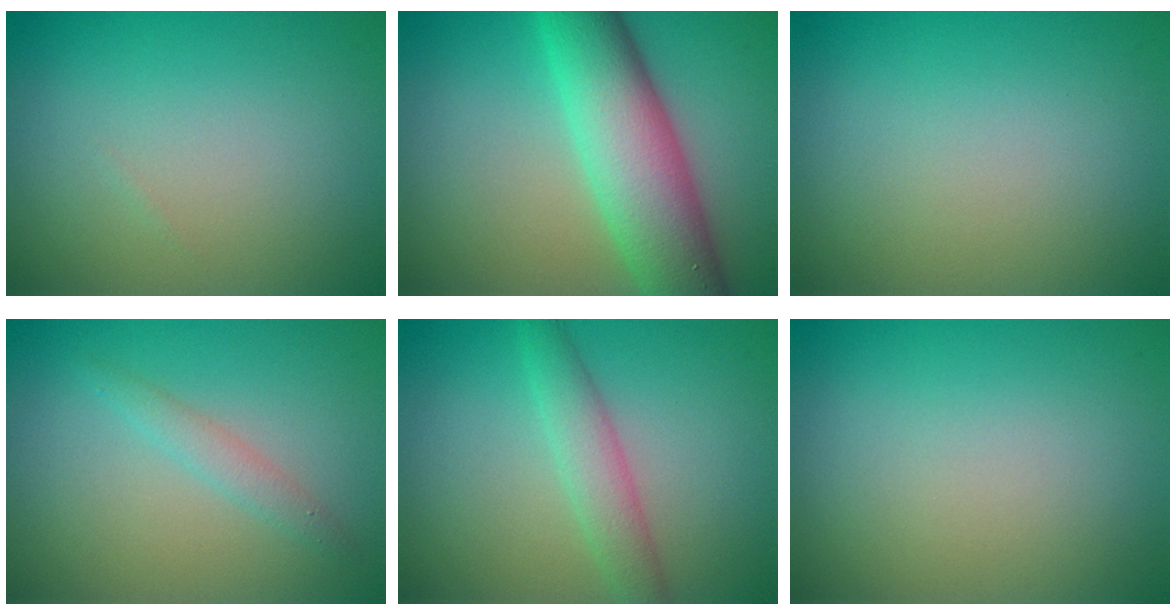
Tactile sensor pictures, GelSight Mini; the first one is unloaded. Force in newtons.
{"total": 9.2, "press": 9.2, "slide": 0.4}
{"total": 0.0}
{"total": 1.4, "press": 1.4, "slide": 0.1}
{"total": 2.8, "press": 2.8, "slide": 0.2}
{"total": 0.0}